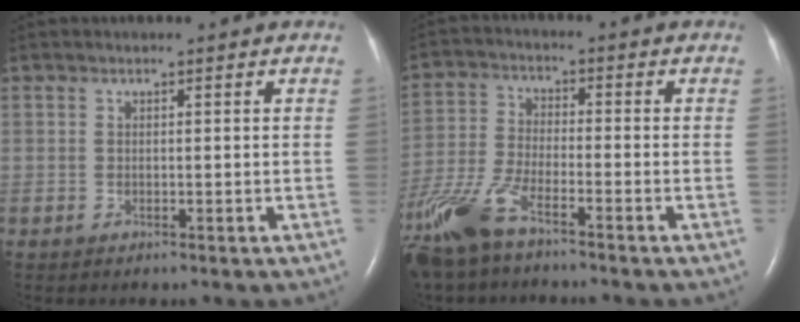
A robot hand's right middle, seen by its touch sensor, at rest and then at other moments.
{"total": 11.1, "force": [-8.1, 2.8, 7.0], "torque": [-0.162, -0.021, -0.158]}